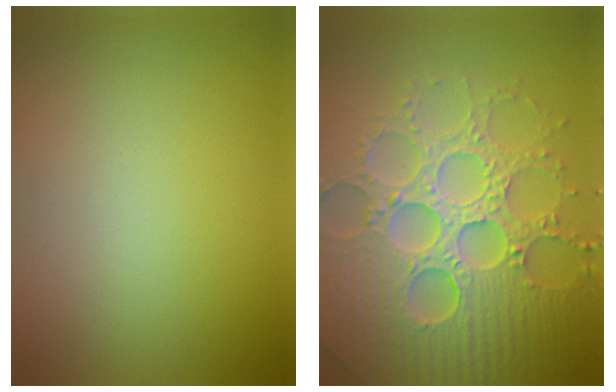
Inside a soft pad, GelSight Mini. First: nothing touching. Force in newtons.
{"total": 8.0, "press": 7.8, "slide": 1.7}